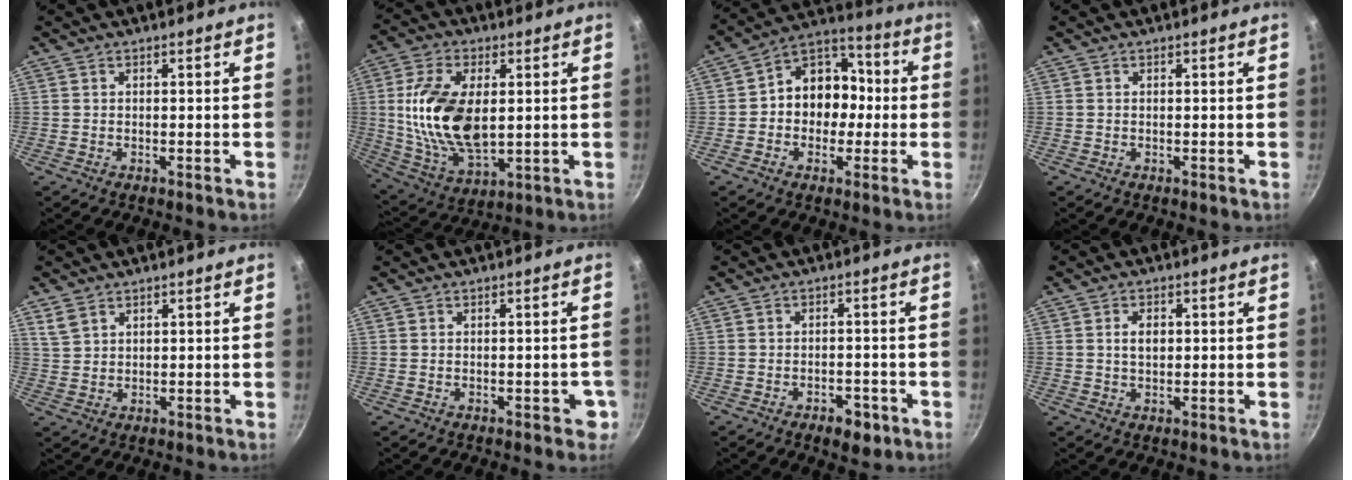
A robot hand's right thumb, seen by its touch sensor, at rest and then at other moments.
{"total": 17.5, "force": [1.8, 9.7, 14.5], "torque": [-0.268, -0.009, 0.043]}
{"total": 12.4, "force": [-0.8, 10.3, 6.9], "torque": [-0.045, 0.042, -0.032]}
{"total": 0.0}
{"total": 3.4, "force": [2.2, 2.1, 1.5], "torque": [-0.027, -0.003, 0.050]}
{"total": 2.7, "force": [-0.9, 1.6, 2.0], "torque": [0.004, 0.015, -0.010]}
{"total": 4.9, "force": [-2.8, 2.7, 3.0], "torque": [-0.026, 0.022, -0.029]}
{"total": 3.1, "force": [0.5, 2.1, 2.3], "torque": [-0.027, 0.003, 0.008]}